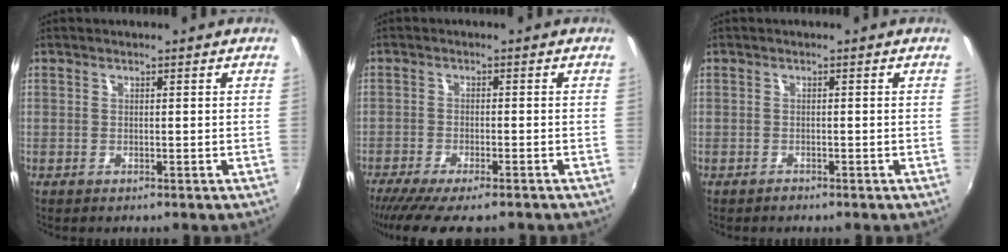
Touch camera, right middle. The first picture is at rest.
{"total": 10.5, "force": [-8.6, 1.8, 5.8], "torque": [-0.130, -0.040, -0.143]}
{"total": 0.7, "force": [-0.7, 0.3, 0.0], "torque": [0.000, 0.001, -0.013]}